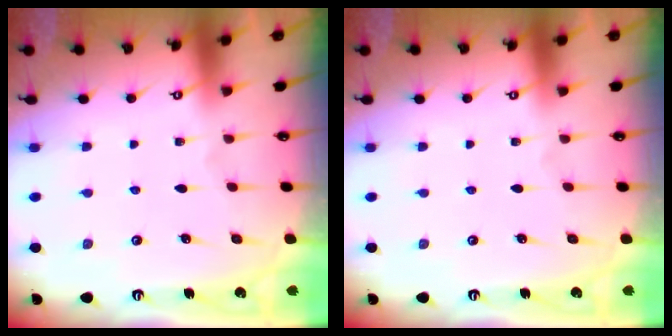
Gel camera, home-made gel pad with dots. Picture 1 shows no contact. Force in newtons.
{"total": 0.0}